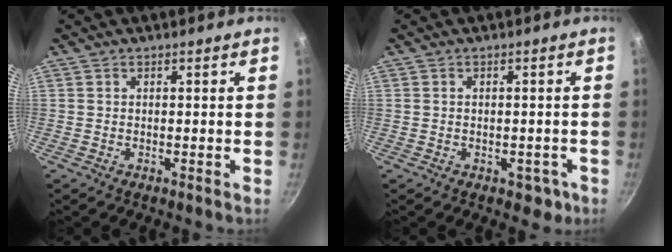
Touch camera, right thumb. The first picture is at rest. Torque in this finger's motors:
{"motor_torque": [-0.21, -0.02, -0.30, 0.12, -0.02]}